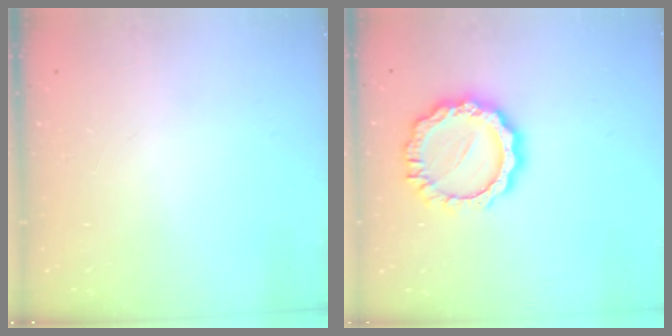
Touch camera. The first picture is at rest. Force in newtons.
{"total": 12.8, "press": 12.8, "slide": 1.0}